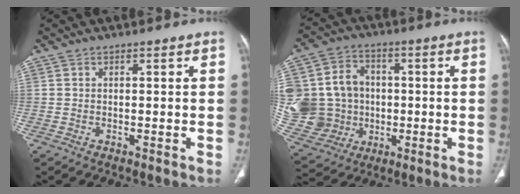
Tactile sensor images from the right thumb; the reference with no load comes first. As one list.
[{"total": 23.2, "force": [0.3, 20.6, 10.7], "torque": [-0.239, 0.039, 0.029]}]